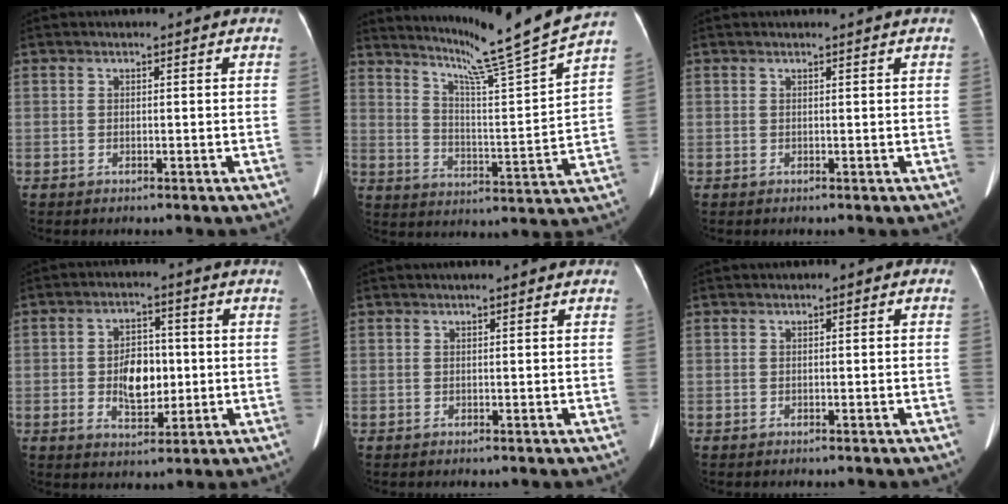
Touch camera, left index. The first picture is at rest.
{"total": 17.4, "force": [15.2, -3.1, 7.9], "torque": [-0.130, -0.052, 0.216]}
{"total": 0.8, "force": [0.7, -0.2, 0.3], "torque": [-0.010, 0.001, 0.013]}
{"total": 7.0, "force": [-0.5, 4.1, 5.7], "torque": [-0.106, 0.006, -0.003]}
{"total": 1.0, "force": [0.5, 0.2, 0.8], "torque": [-0.016, 0.009, 0.003]}
{"total": 0.7, "force": [-0.2, 0.4, 0.5], "torque": [-0.001, 0.006, -0.010]}